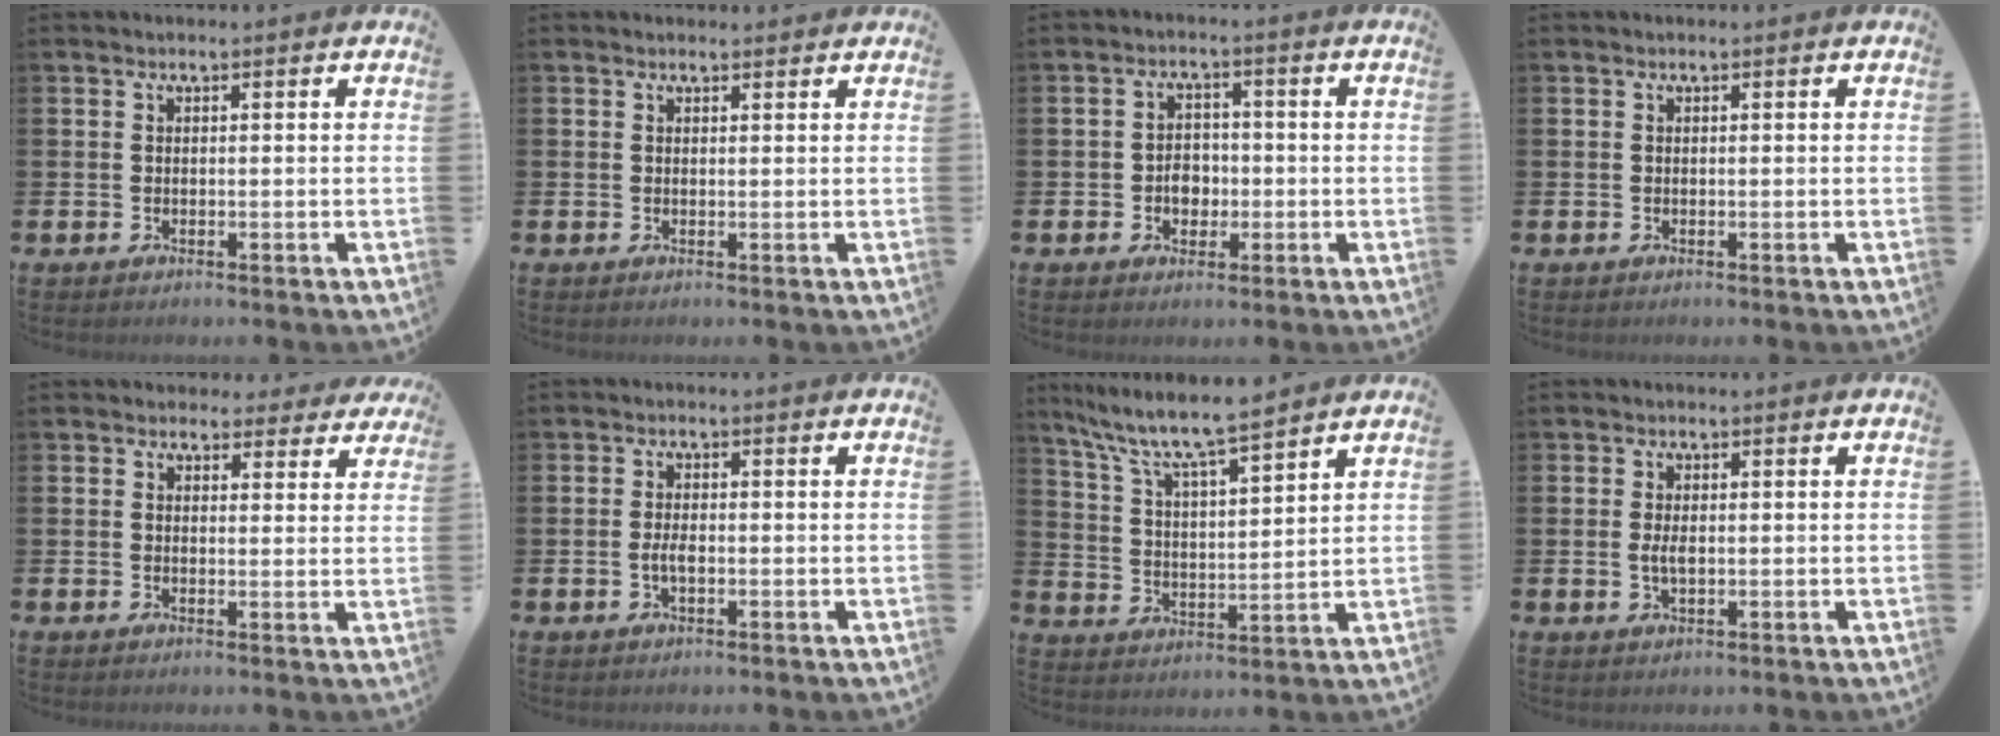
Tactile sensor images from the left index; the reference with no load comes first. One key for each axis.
{"total": 0.7, "fx": 0.7, "fy": 0.2, "fz": 0.1, "tx": 0.005, "ty": 0.000, "tz": 0.010}
{"total": 3.3, "fx": -0.7, "fy": 2.6, "fz": 1.9, "tx": -0.020, "ty": -0.002, "tz": -0.021}
{"total": 0.0}
{"total": 3.2, "fx": 2.9, "fy": 1.5, "fz": 0.2, "tx": -0.001, "ty": -0.012, "tz": 0.049}
{"total": 2.0, "fx": -0.5, "fy": 0.9, "fz": 1.8, "tx": -0.029, "ty": 0.000, "tz": -0.010}
{"total": 8.0, "fx": 7.3, "fy": 0.4, "fz": 3.1, "tx": -0.095, "ty": -0.047, "tz": 0.127}
{"total": 2.1, "fx": 0.0, "fy": 1.0, "fz": 1.9, "tx": -0.033, "ty": 0.002, "tz": -0.002}